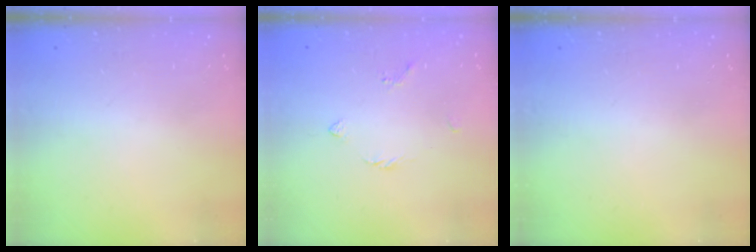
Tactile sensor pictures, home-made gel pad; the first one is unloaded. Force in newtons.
{"total": 2.4, "press": 2.3, "slide": 0.6}
{"total": 0.0}